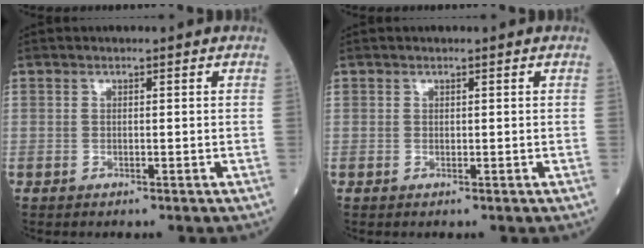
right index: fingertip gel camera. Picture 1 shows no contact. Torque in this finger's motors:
{"motor_torque": [-0.02, 0.02, 0.00, 0.01]}